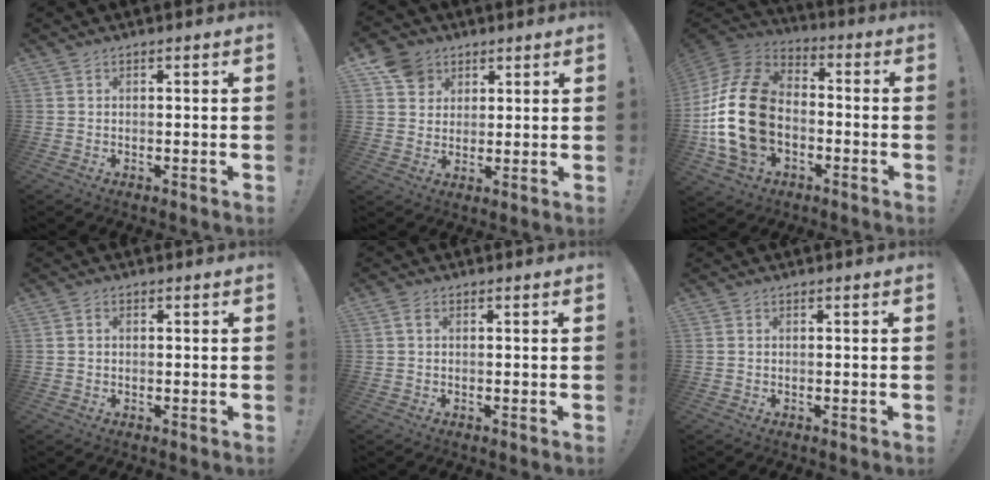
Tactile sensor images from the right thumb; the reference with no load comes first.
{"total": 9.0, "force": [4.5, 7.3, 2.6], "torque": [-0.025, -0.028, 0.089]}
{"total": 22.4, "force": [-2.7, 15.1, 16.3], "torque": [-0.326, 0.025, -0.036]}
{"total": 1.1, "force": [-0.1, 1.0, 0.6], "torque": [-0.010, 0.003, -0.001]}
{"total": 1.7, "force": [0.5, 1.0, 1.4], "torque": [-0.022, 0.002, 0.007]}
{"total": 0.0}